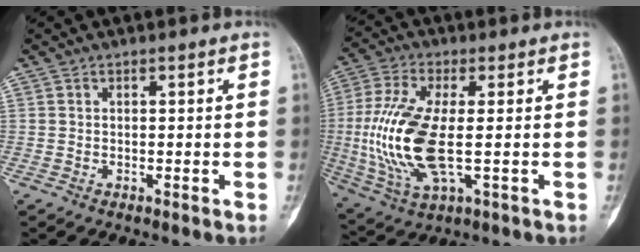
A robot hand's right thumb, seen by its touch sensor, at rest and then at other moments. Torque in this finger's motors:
{"motor_torque": [2.04, 1.30, 1.34, -1.43, 0.42]}